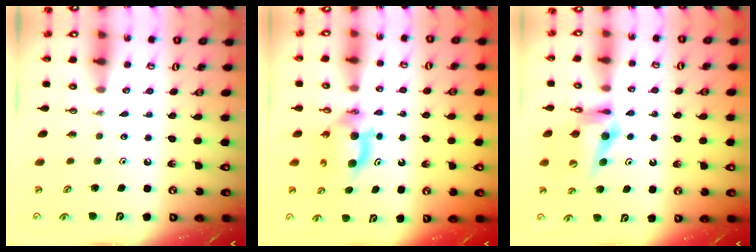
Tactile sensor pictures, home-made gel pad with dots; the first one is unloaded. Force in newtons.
{"total": 5.5, "press": 5.1, "slide": 2.0}
{"total": 12.7, "press": 12.6, "slide": 1.1}